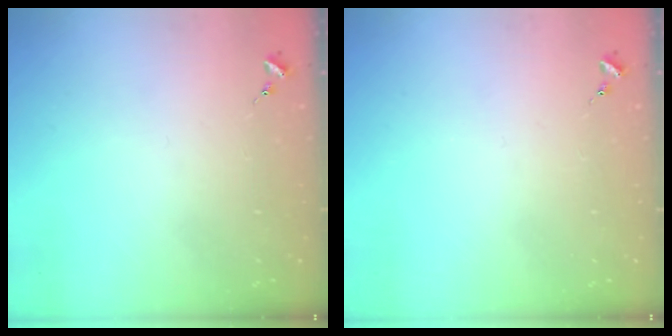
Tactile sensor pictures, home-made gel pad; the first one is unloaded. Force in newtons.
{"total": 0.0}